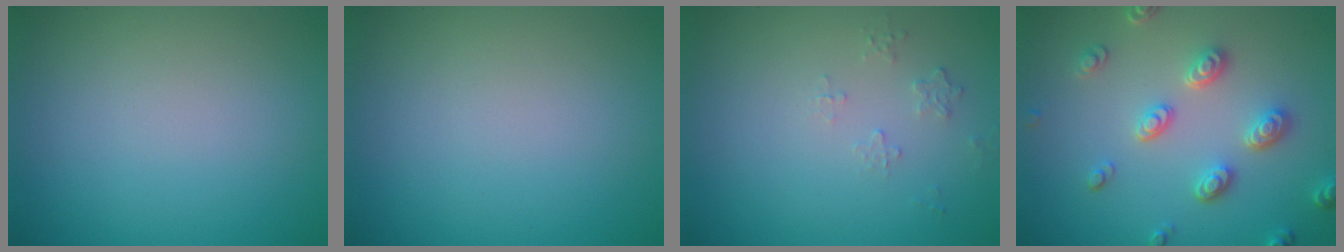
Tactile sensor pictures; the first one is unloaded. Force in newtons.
{"total": 0.0}
{"total": 0.7, "press": 0.5, "slide": 0.5}
{"total": 3.5, "press": 3.2, "slide": 1.4}